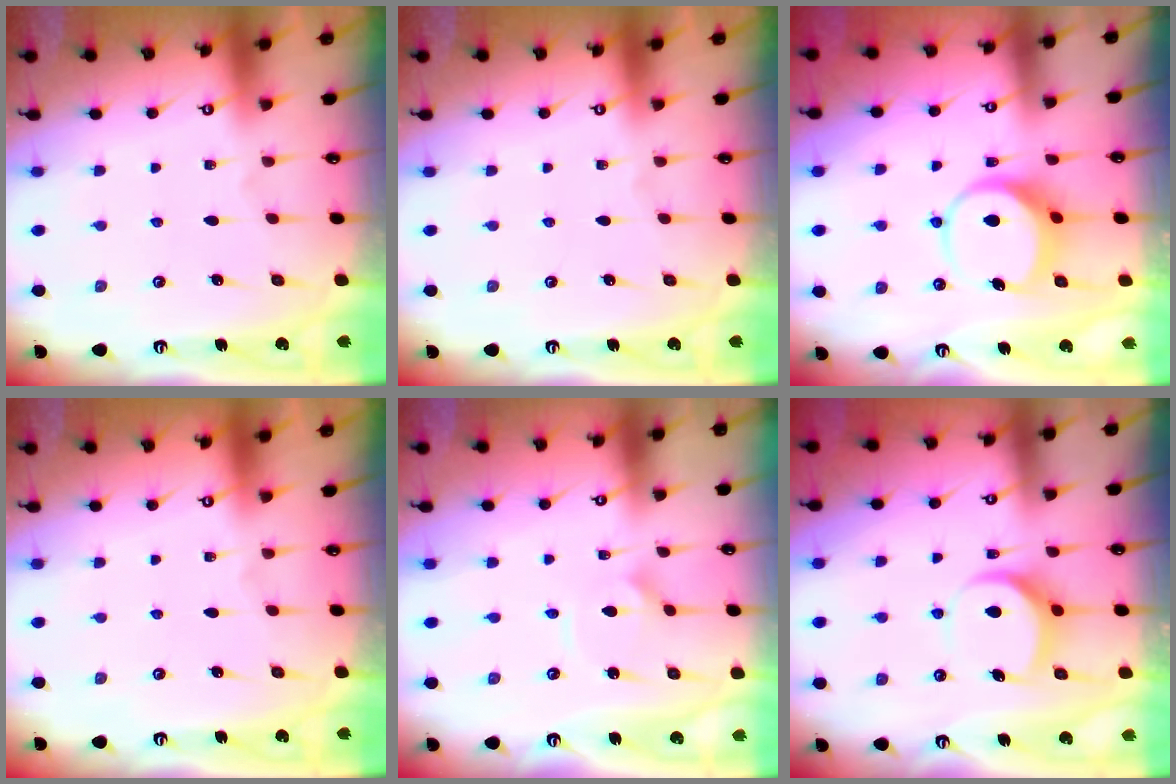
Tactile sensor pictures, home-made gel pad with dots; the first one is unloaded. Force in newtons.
{"total": 0.0}
{"total": 7.0, "press": 6.9, "slide": 1.0}
{"total": 0.0}
{"total": 3.5, "press": 3.4, "slide": 0.3}
{"total": 8.7, "press": 8.6, "slide": 0.8}